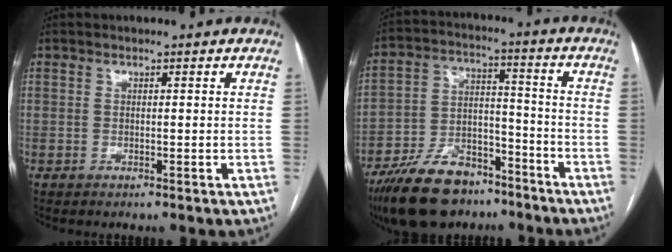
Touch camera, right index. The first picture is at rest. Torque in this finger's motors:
{"motor_torque": [0.17, -0.76, -0.51, -0.21]}